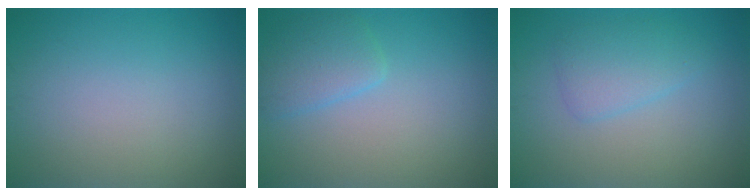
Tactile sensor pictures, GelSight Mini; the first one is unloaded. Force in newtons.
{"total": 2.6, "press": 2.6, "slide": 0.2}
{"total": 2.6, "press": 2.6, "slide": 0.1}